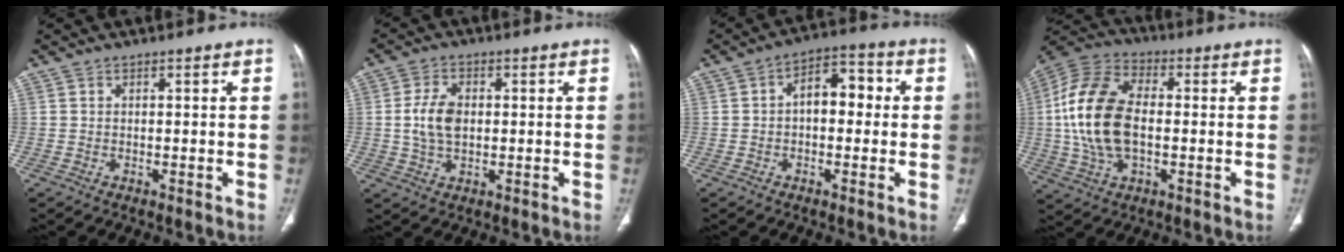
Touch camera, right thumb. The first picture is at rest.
{"total": 6.8, "force": [0.3, 4.3, 5.3], "torque": [-0.104, 0.004, 0.008]}
{"total": 8.2, "force": [0.4, 4.9, 6.5], "torque": [-0.071, 0.032, -0.003]}
{"total": 17.7, "force": [-0.2, 10.2, 14.4], "torque": [-0.298, 0.017, -0.006]}